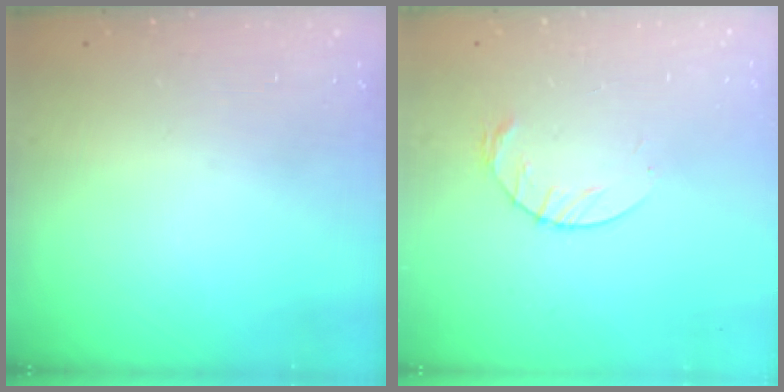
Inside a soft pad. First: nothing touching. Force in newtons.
{"total": 6.0, "press": 6.0, "slide": 0.8}